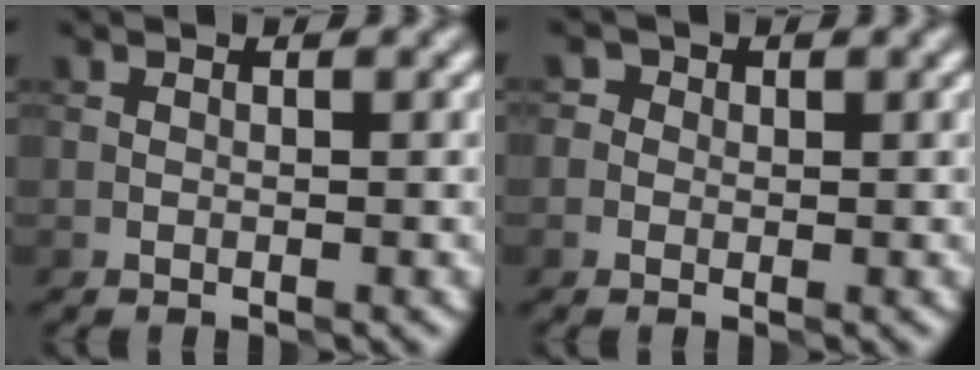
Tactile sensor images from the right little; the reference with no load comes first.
{"total": 2.3, "force": [0.9, 1.9, 0.9], "torque": [0.006, 0.013, -0.009]}